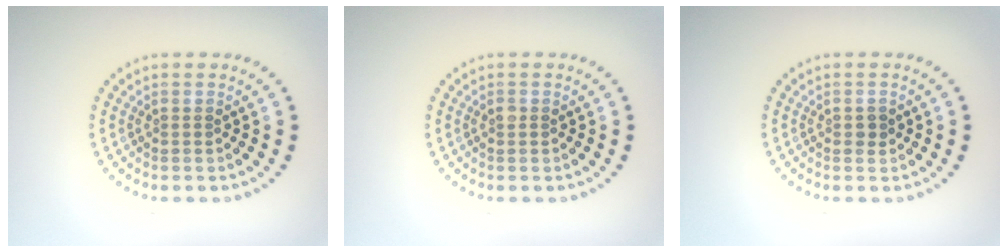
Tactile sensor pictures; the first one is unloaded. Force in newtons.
{"total": 0.7, "press": 0.7, "slide": 0.1}
{"total": 1.0, "press": 1.0, "slide": 0.1}